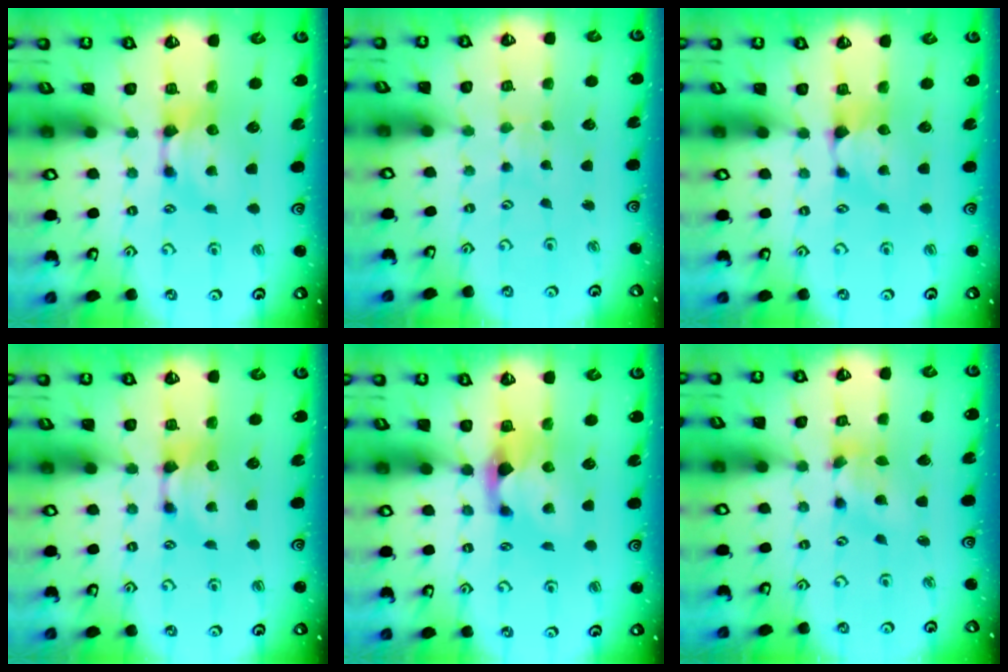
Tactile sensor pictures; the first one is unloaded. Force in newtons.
{"total": 3.7, "press": 3.7, "slide": 0.1}
{"total": 0.6, "press": 0.3, "slide": 0.6}
{"total": 0.0}
{"total": 1.8, "press": 1.2, "slide": 1.4}
{"total": 2.0, "press": 1.5, "slide": 1.3}